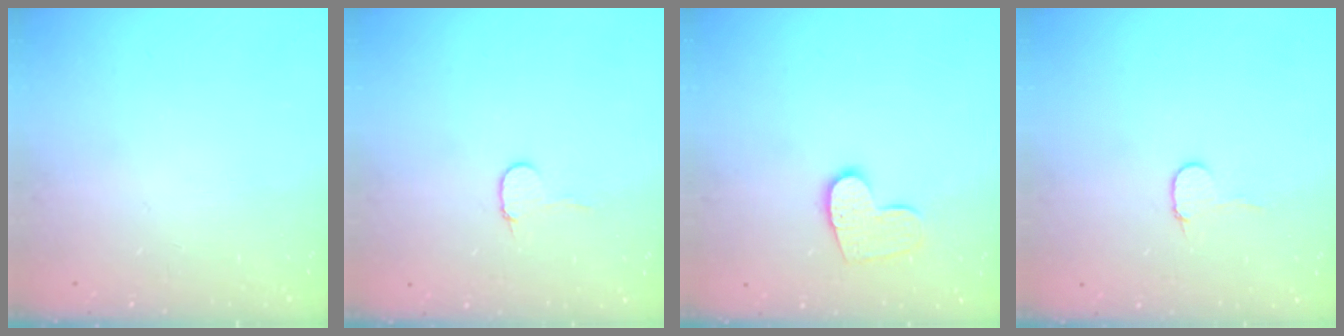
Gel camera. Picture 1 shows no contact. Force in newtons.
{"total": 5.9, "press": 5.9, "slide": 0.5}
{"total": 9.9, "press": 9.9, "slide": 0.7}
{"total": 5.9, "press": 5.9, "slide": 0.5}